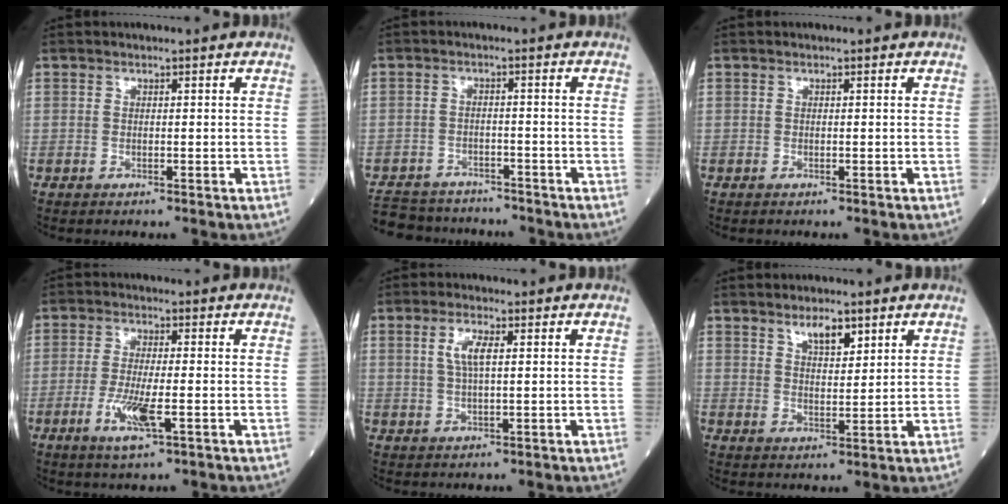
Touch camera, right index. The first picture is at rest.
{"total": 10.6, "force": [-9.5, 4.2, 2.3], "torque": [-0.049, 0.007, -0.135]}
{"total": 0.0}
{"total": 5.9, "force": [-2.2, 0.6, 5.4], "torque": [-0.119, -0.013, -0.037]}
{"total": 3.9, "force": [1.1, 0.9, 3.6], "torque": [-0.076, 0.004, 0.022]}
{"total": 4.2, "force": [2.8, 1.3, 2.7], "torque": [-0.047, -0.002, 0.049]}